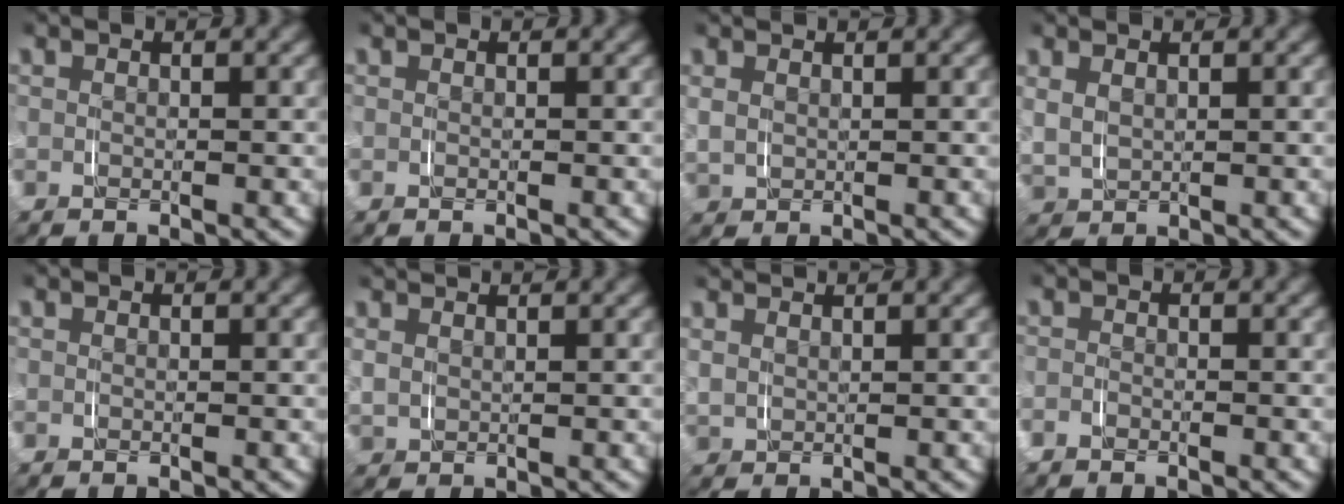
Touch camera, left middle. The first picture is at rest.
{"total": 0.0}
{"total": 2.1, "force": [1.1, 1.6, 0.8], "torque": [-0.026, 0.000, 0.024]}
{"total": 2.5, "force": [1.1, 1.9, 1.2], "torque": [-0.041, -0.004, 0.028]}
{"total": 0.0}
{"total": 2.3, "force": [1.9, 1.1, 0.7], "torque": [-0.021, 0.004, 0.036]}
{"total": 2.3, "force": [2.0, 1.0, 0.6], "torque": [-0.018, 0.005, 0.039]}
{"total": 0.7, "force": [-0.6, 0.4, 0.1], "torque": [-0.005, -0.002, -0.015]}